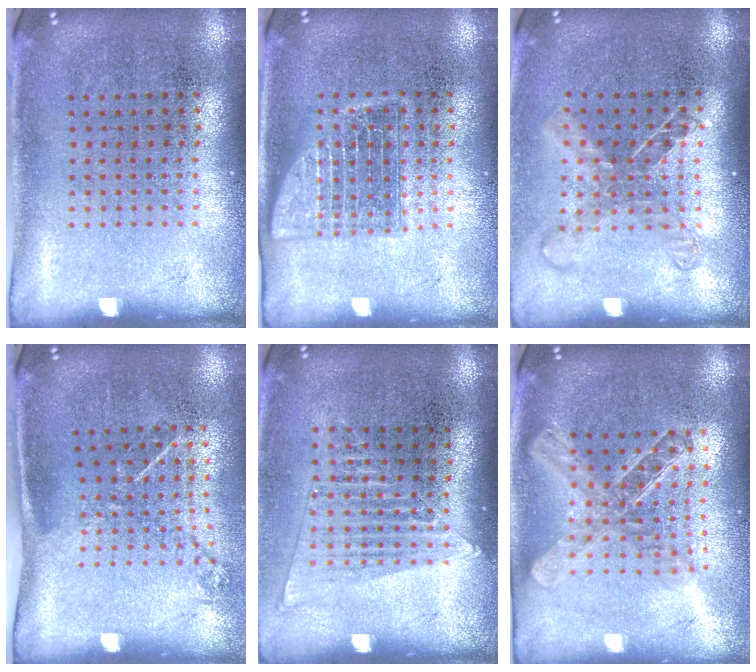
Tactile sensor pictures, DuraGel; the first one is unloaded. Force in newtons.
{"total": 2.1, "press": 2.0, "slide": 0.3}
{"total": 1.7, "press": 1.3, "slide": 1.0}
{"total": 1.2, "press": 0.8, "slide": 0.8}
{"total": 1.3, "press": 1.2, "slide": 0.5}
{"total": 2.1, "press": 1.7, "slide": 1.2}